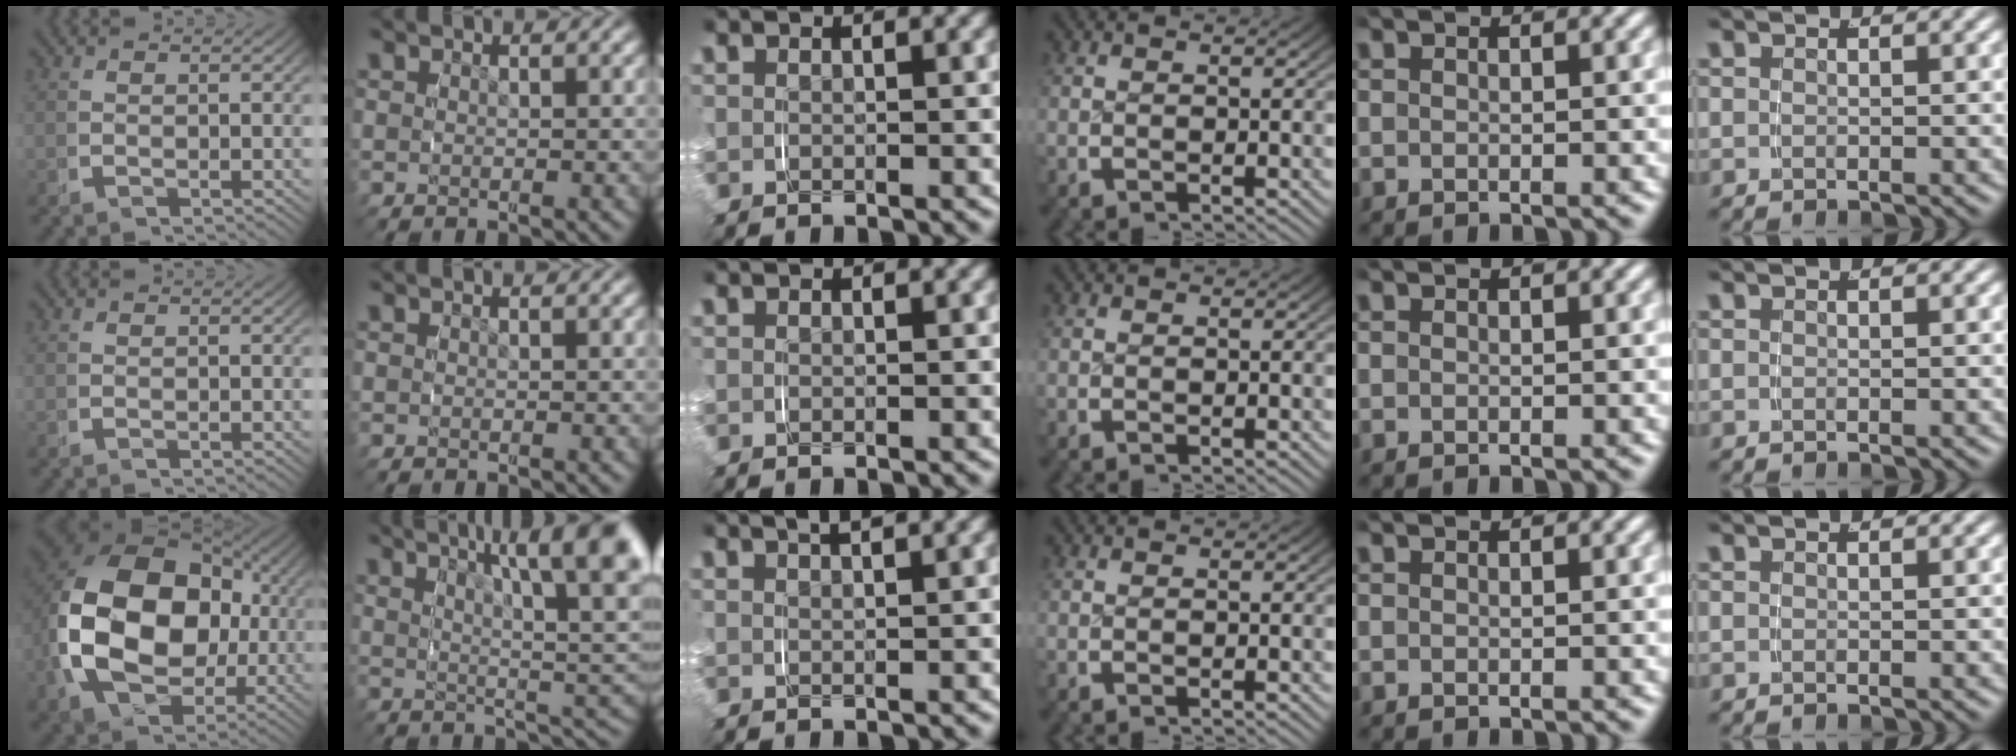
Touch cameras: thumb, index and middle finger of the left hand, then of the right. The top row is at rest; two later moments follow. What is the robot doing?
{"motion": "grasp_and_lifting", "object": "paper plate"}